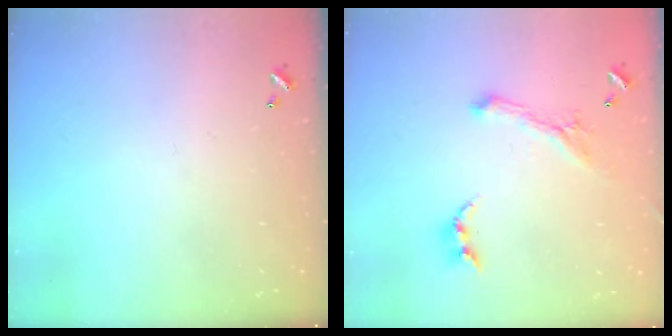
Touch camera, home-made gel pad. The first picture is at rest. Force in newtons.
{"total": 0.8, "press": 0.8, "slide": 0.2}